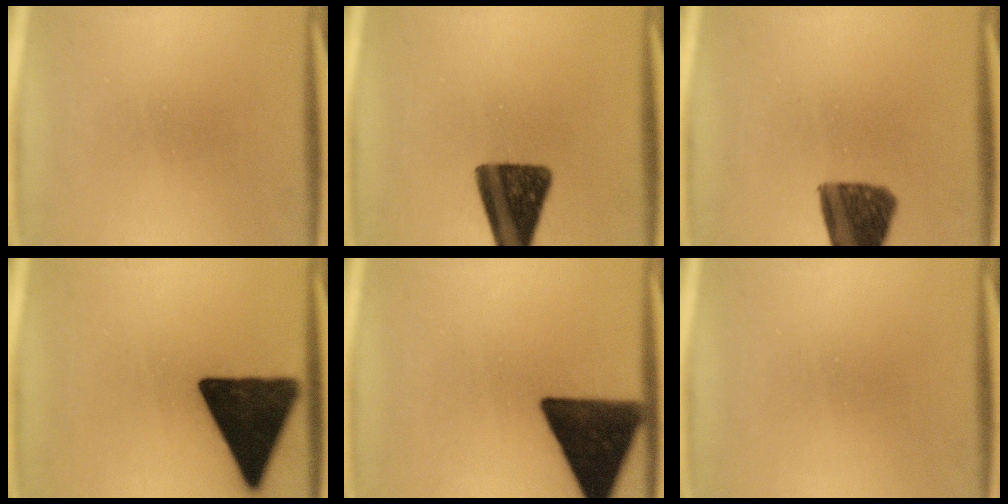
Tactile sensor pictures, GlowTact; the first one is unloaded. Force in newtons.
{"total": 14.7}
{"total": 11.2}
{"total": 16.9}
{"total": 16.0}
{"total": 0.0}